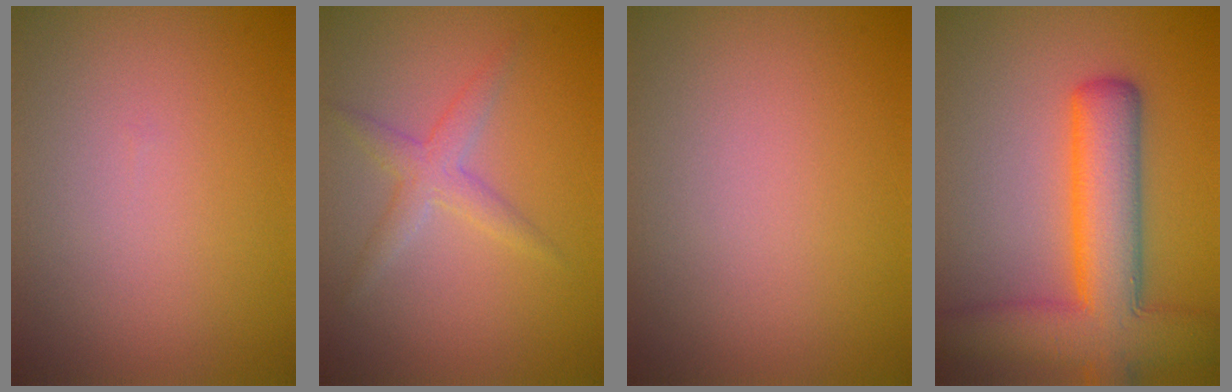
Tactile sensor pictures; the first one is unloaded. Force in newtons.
{"total": 2.3, "press": 2.3, "slide": 0.1}
{"total": 0.0}
{"total": 9.3, "press": 9.3, "slide": 0.5}